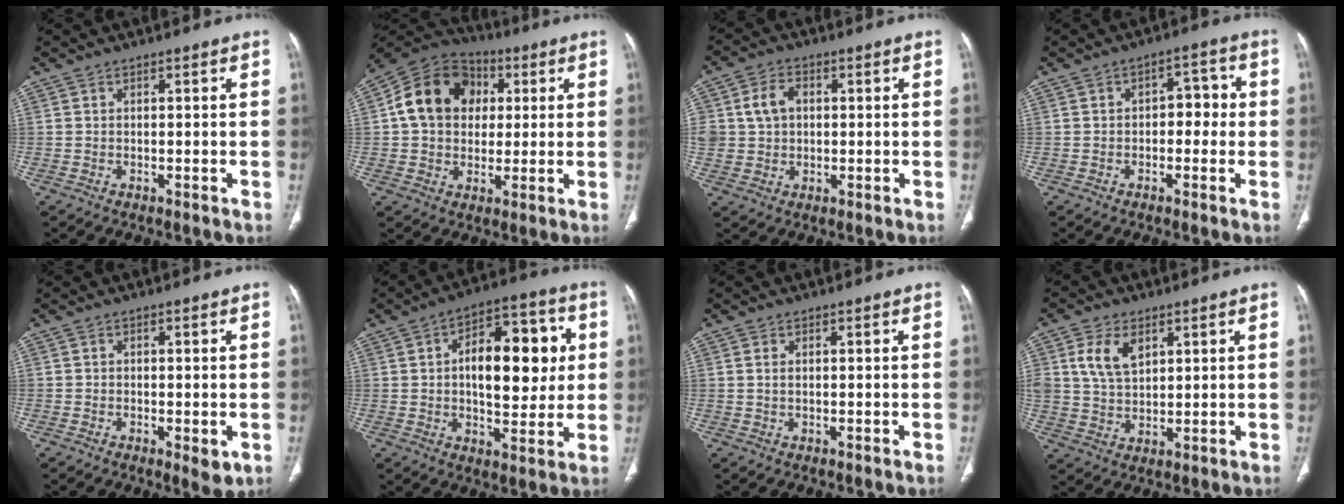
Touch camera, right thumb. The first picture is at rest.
{"total": 15.0, "force": [2.7, 12.0, 8.6], "torque": [-0.131, 0.015, 0.036]}
{"total": 7.1, "force": [1.1, 5.6, 4.2], "torque": [-0.071, 0.007, 0.025]}
{"total": 5.0, "force": [-0.3, 3.3, 3.8], "torque": [-0.025, 0.020, -0.013]}
{"total": 3.6, "force": [-1.2, 1.5, 3.0], "torque": [-0.038, -0.006, -0.016]}
{"total": 17.3, "force": [2.4, 9.1, 14.6], "torque": [-0.174, 0.015, 0.033]}
{"total": 0.9, "force": [0.2, 0.5, 0.8], "torque": [-0.022, 0.003, 0.007]}
{"total": 7.7, "force": [3.2, 4.8, 5.1], "torque": [-0.088, -0.010, 0.067]}